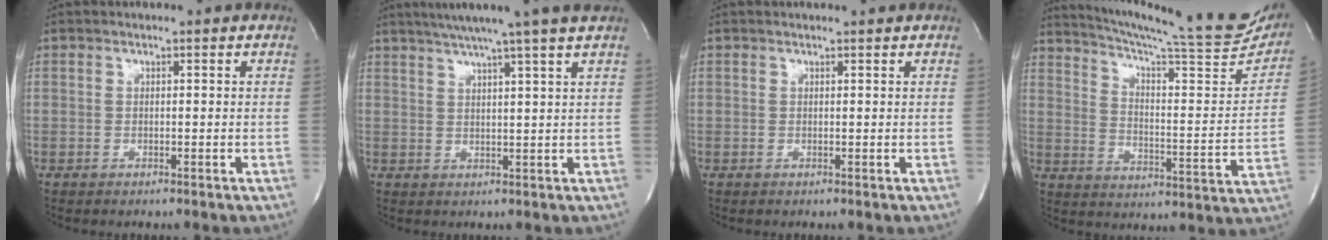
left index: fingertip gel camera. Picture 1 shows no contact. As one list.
[{"total": 10.6, "force": [8.7, -2.1, 5.7], "torque": [-0.091, 0.001, 0.112]}, {"total": 1.8, "force": [1.7, -0.1, 0.4], "torque": [-0.009, 0.007, 0.020]}, {"total": 24.1, "force": [22.0, 1.3, 9.9], "torque": [-0.152, -0.071, 0.286]}]